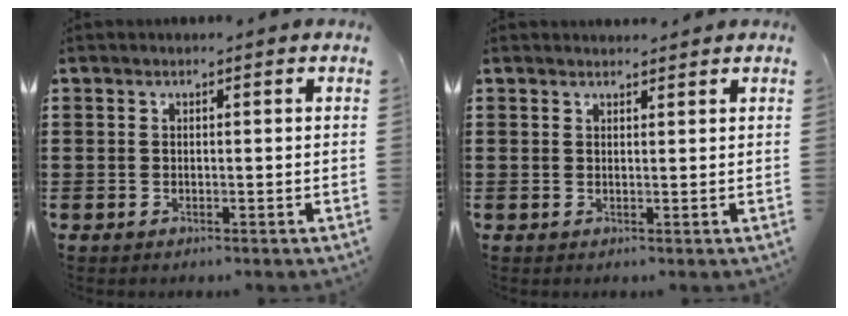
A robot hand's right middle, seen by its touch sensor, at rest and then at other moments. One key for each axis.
{"total": 1.2, "fx": 1.1, "fy": 0.2, "fz": 0.0, "tx": 0.005, "ty": -0.003, "tz": 0.020}